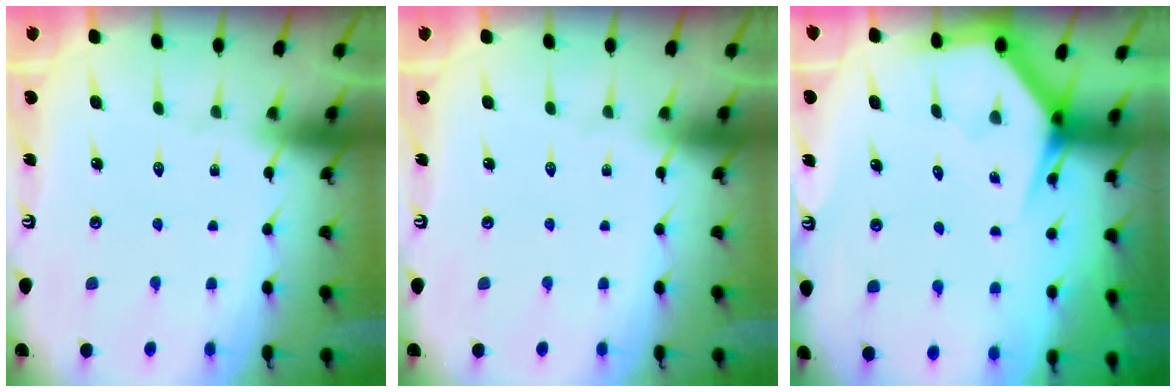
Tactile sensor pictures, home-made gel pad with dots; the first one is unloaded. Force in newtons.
{"total": 0.0}
{"total": 3.5, "press": 3.5, "slide": 0.3}